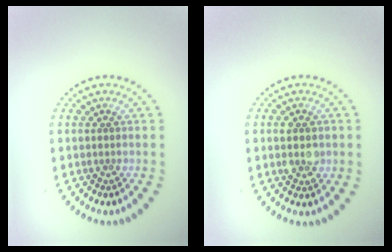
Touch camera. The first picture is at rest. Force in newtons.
{"total": 2.5, "press": 2.5, "slide": 0.2}